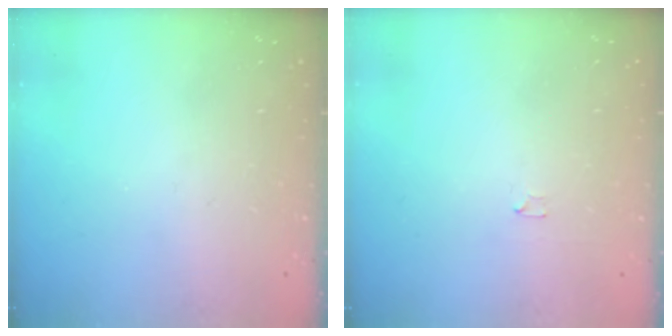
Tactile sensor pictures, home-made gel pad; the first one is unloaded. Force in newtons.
{"total": 1.2, "press": 1.2, "slide": 0.0}